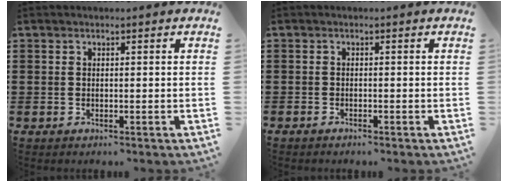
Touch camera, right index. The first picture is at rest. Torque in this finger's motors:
{"motor_torque": [0.16, 0.72, 0.11, 0.01]}